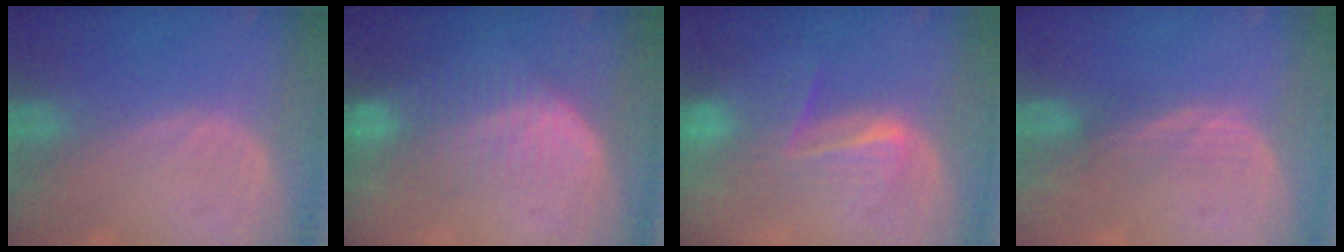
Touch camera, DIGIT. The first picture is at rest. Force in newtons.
{"total": 7.6, "press": 6.7, "slide": 3.5}
{"total": 6.2, "press": 6.1, "slide": 1.5}
{"total": 2.3, "press": 2.2, "slide": 0.6}